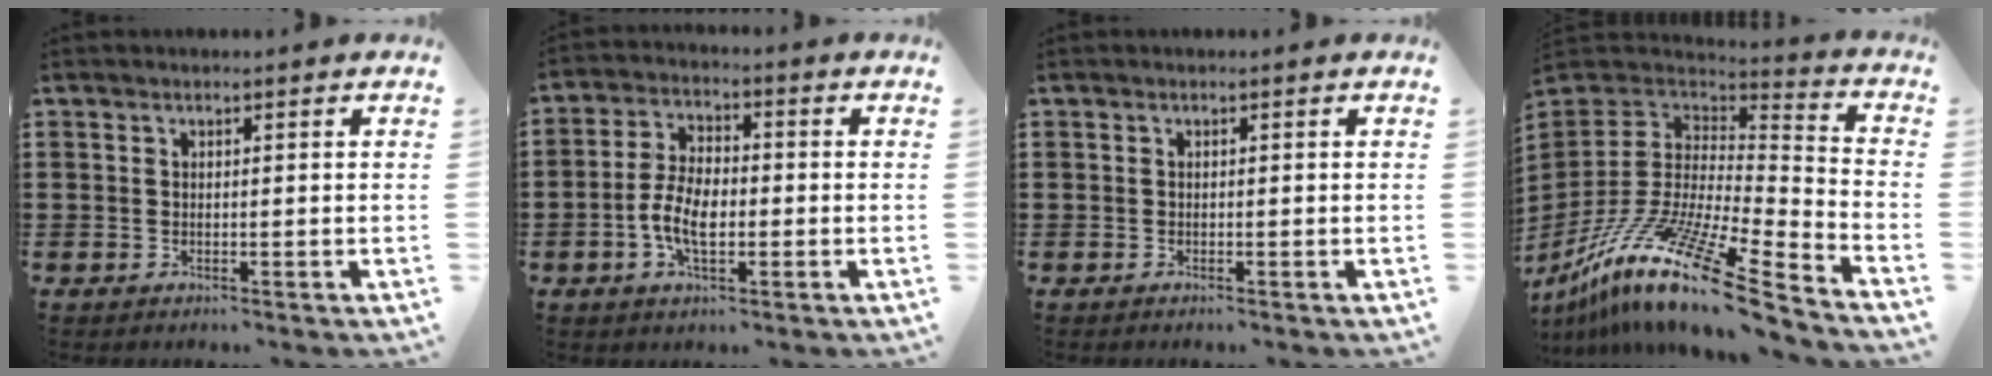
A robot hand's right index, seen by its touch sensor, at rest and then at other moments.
{"total": 6.6, "force": [-1.7, 3.4, 5.4], "torque": [-0.129, -0.001, -0.039]}
{"total": 0.0}
{"total": 17.1, "force": [-11.3, 2.6, 12.7], "torque": [-0.259, 0.023, -0.214]}